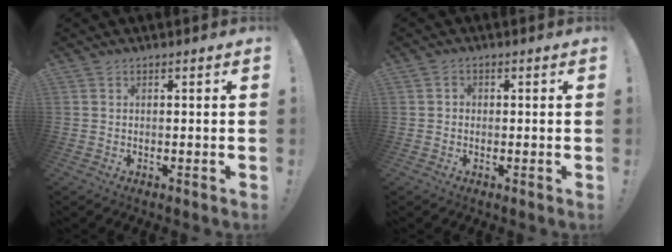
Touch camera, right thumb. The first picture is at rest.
{"total": 1.6, "force": [-0.5, 1.3, 0.7], "torque": [-0.013, 0.007, -0.011]}